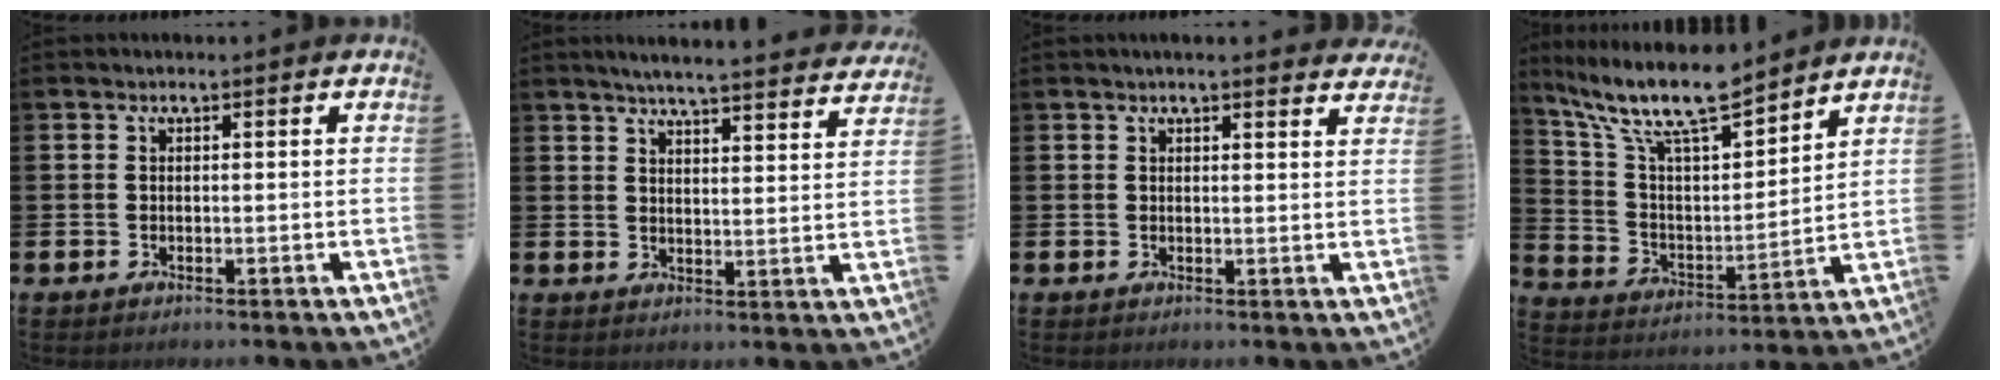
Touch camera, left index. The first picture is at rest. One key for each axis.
{"total": 5.1, "fx": 4.9, "fy": -0.3, "fz": 1.1, "tx": -0.035, "ty": -0.032, "tz": 0.085}
{"total": 2.1, "fx": 2.1, "fy": 0.0, "fz": 0.4, "tx": -0.010, "ty": -0.006, "tz": 0.038}
{"total": 12.0, "fx": 10.4, "fy": 2.6, "fz": 5.3, "tx": -0.141, "ty": -0.056, "tz": 0.182}